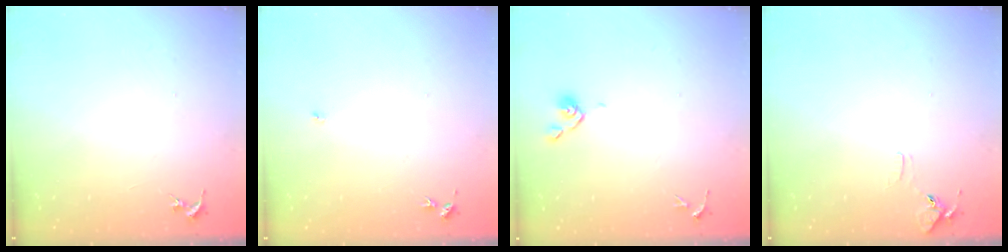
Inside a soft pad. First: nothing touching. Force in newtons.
{"total": 3.0, "press": 3.0, "slide": 0.4}
{"total": 4.4, "press": 4.4, "slide": 0.7}
{"total": 6.2, "press": 6.1, "slide": 0.6}